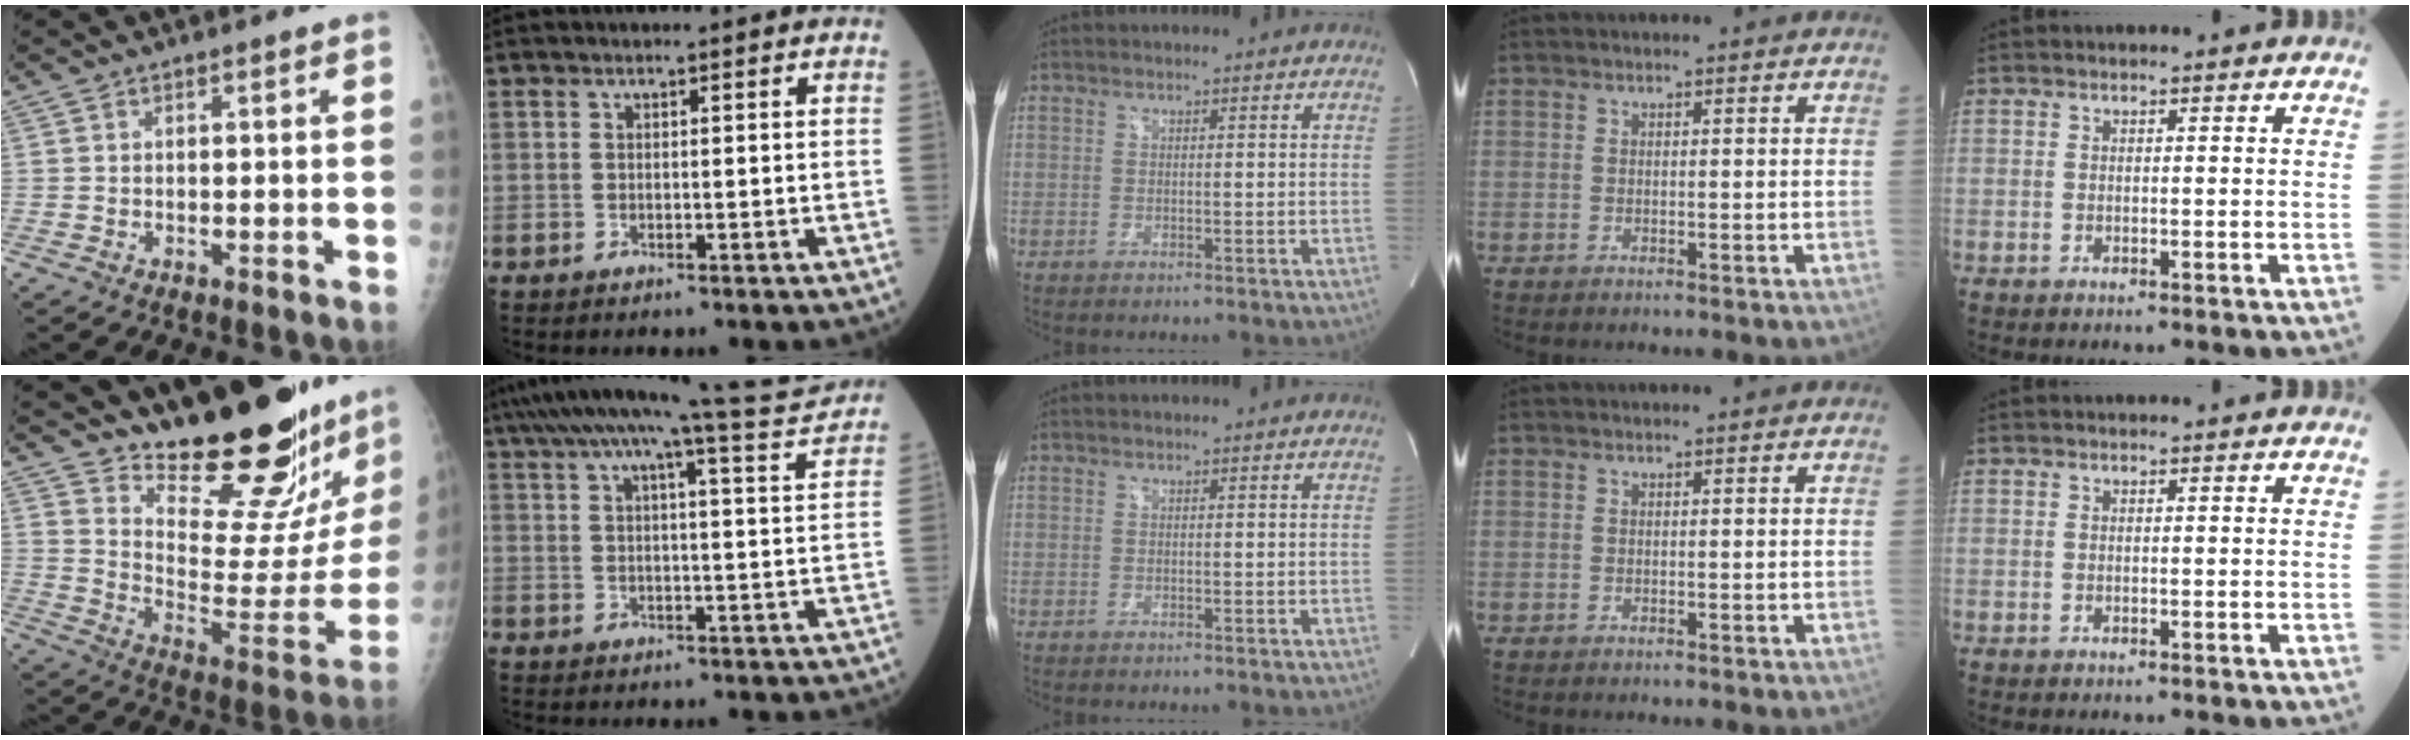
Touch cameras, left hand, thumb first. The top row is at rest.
{"thumb": {"total": 26.4, "force": [22.8, 4.9, 12.5], "torque": [-0.155, -0.196, 0.316]}, "index": {"total": 14.6, "force": [13.0, -1.3, 6.7], "torque": [-0.114, -0.012, 0.173]}}